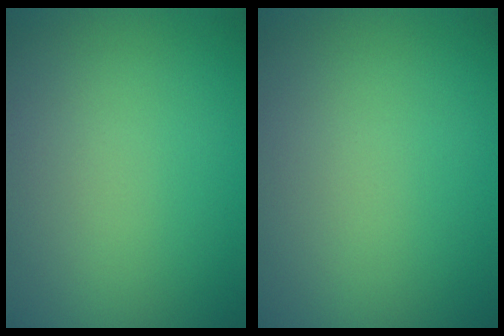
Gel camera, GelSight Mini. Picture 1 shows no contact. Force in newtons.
{"total": 0.0}